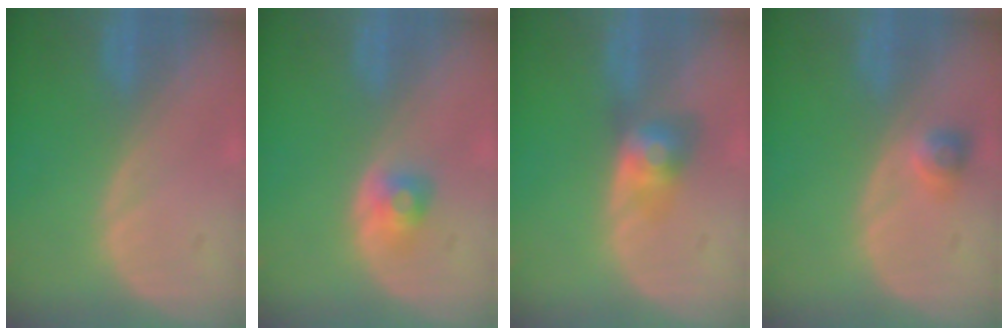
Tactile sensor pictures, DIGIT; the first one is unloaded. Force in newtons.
{"total": 2.6, "press": 2.4, "slide": 1.0}
{"total": 3.9, "press": 3.9, "slide": 0.3}
{"total": 2.2, "press": 2.1, "slide": 0.8}